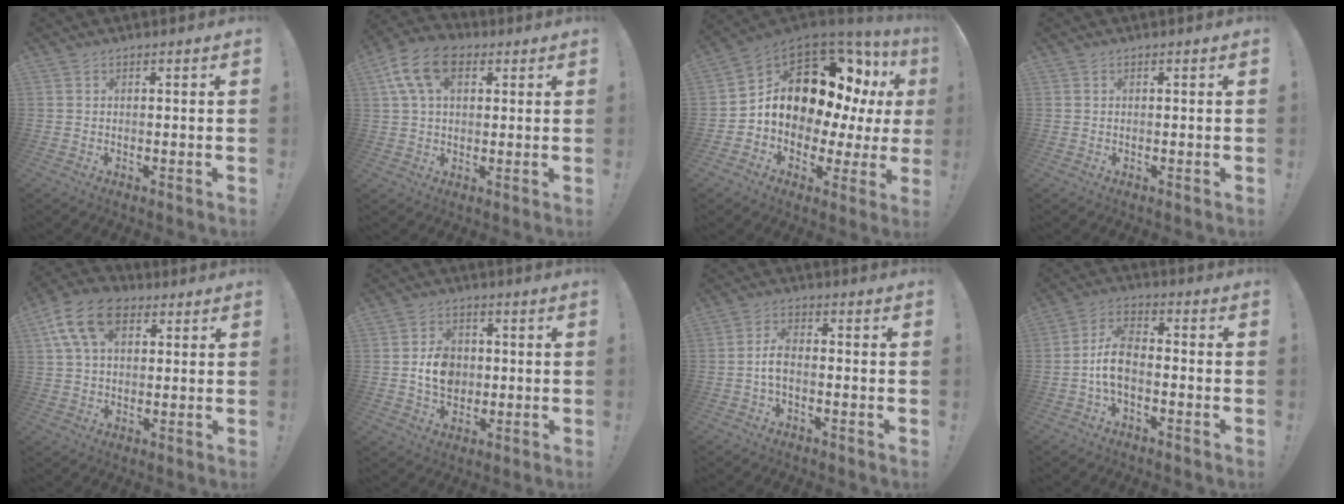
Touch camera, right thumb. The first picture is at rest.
{"total": 13.6, "force": [5.2, 8.5, 9.3], "torque": [-0.162, 0.000, 0.100]}
{"total": 16.0, "force": [5.3, 10.6, 10.8], "torque": [-0.143, -0.041, 0.112]}
{"total": 0.0}
{"total": 14.4, "force": [5.8, 9.1, 9.5], "torque": [-0.162, -0.007, 0.111]}
{"total": 8.5, "force": [-0.2, 6.9, 4.9], "torque": [-0.061, 0.006, -0.002]}
{"total": 4.9, "force": [-1.0, 2.1, 4.3], "torque": [-0.086, -0.002, -0.020]}
{"total": 8.6, "force": [-2.0, 4.6, 6.9], "torque": [-0.141, 0.004, -0.035]}